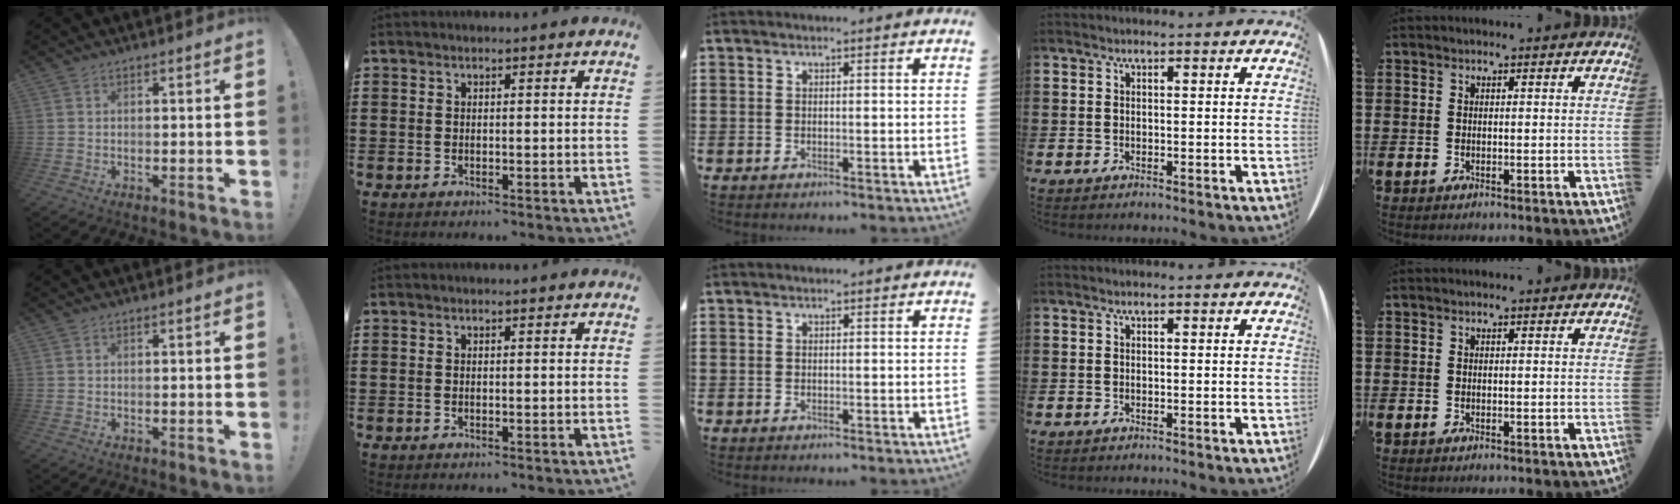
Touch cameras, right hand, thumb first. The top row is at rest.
{}